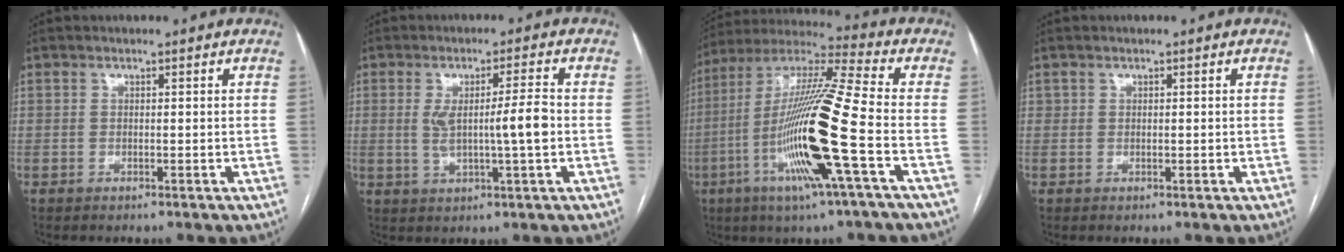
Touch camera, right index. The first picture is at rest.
{"total": 6.9, "force": [-0.1, 0.2, 6.9], "torque": [-0.120, 0.002, 0.003]}
{"total": 19.4, "force": [-5.6, -0.5, 18.6], "torque": [-0.382, -0.018, -0.117]}
{"total": 0.6, "force": [0.0, 0.4, 0.5], "torque": [-0.014, 0.006, 0.005]}